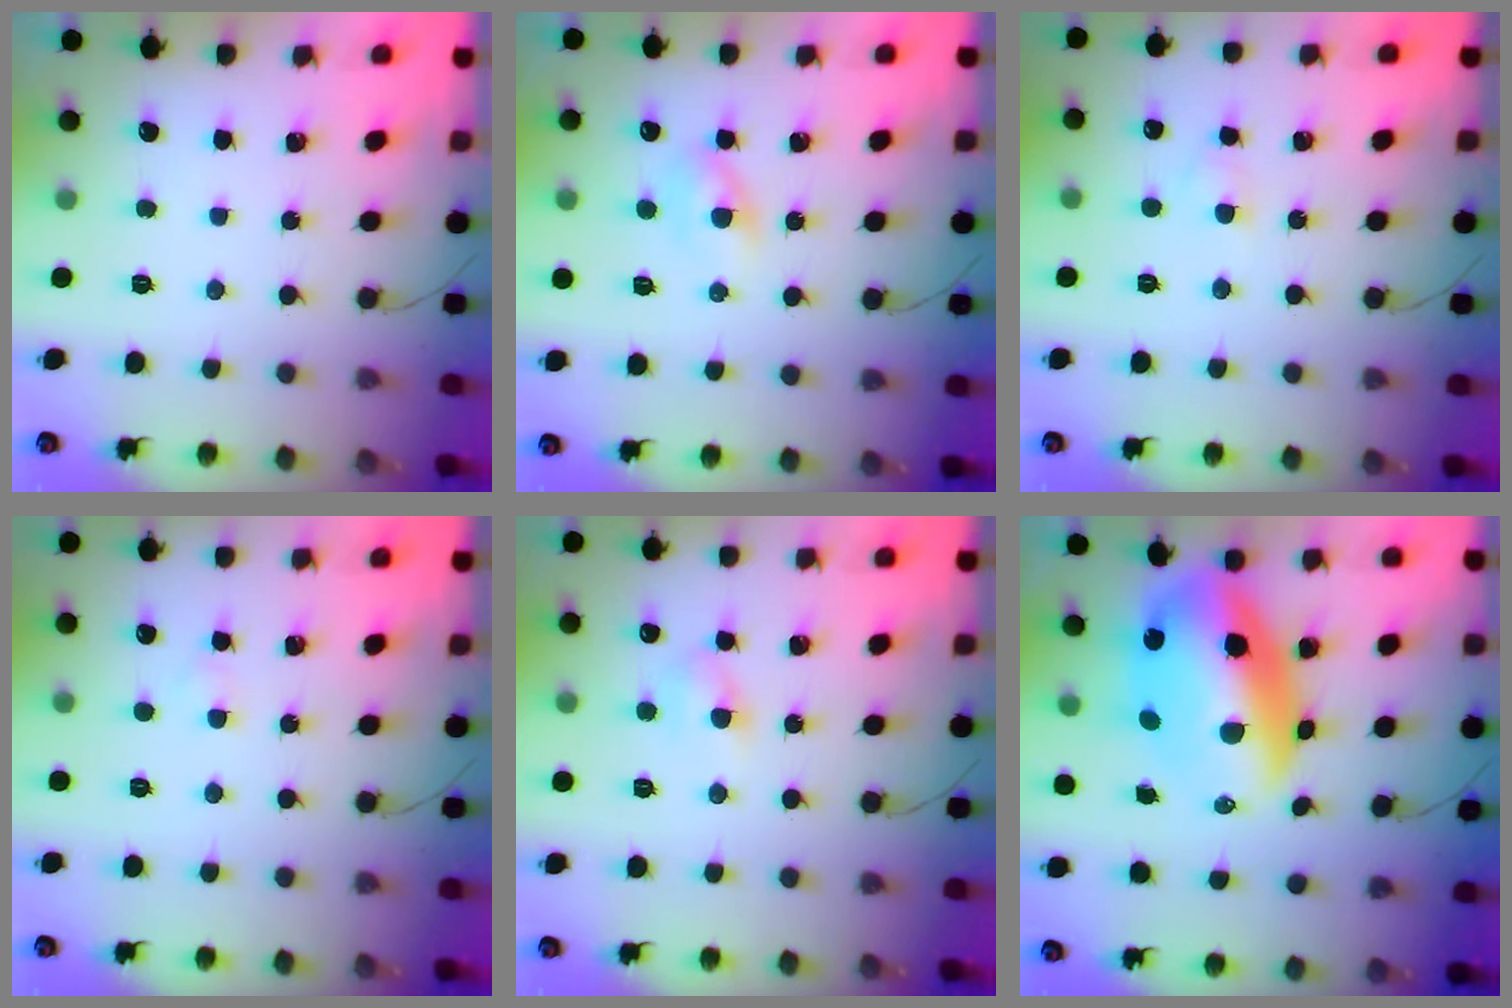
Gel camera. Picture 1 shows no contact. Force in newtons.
{"total": 2.7, "press": 2.5, "slide": 0.9}
{"total": 2.5, "press": 2.3, "slide": 1.1}
{"total": 1.3, "press": 1.1, "slide": 0.7}
{"total": 5.0, "press": 4.7, "slide": 1.4}
{"total": 17.2, "press": 16.8, "slide": 3.5}